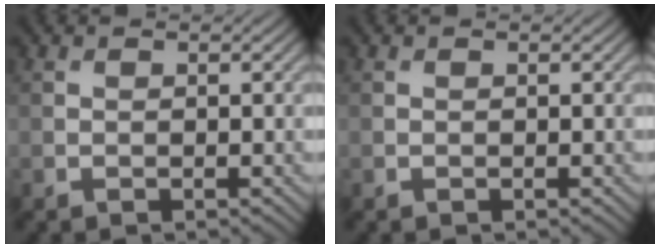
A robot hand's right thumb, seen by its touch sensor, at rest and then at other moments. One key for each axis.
{"total": 0.0}